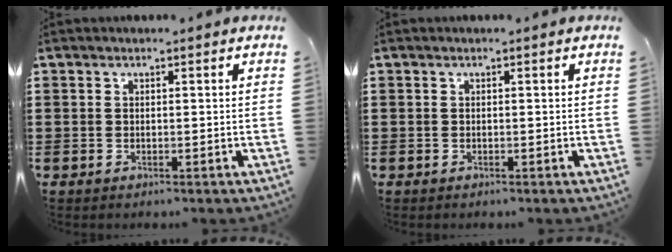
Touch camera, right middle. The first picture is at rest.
{"total": 0.6, "force": [-0.5, 0.2, 0.2], "torque": [-0.005, -0.002, -0.010]}